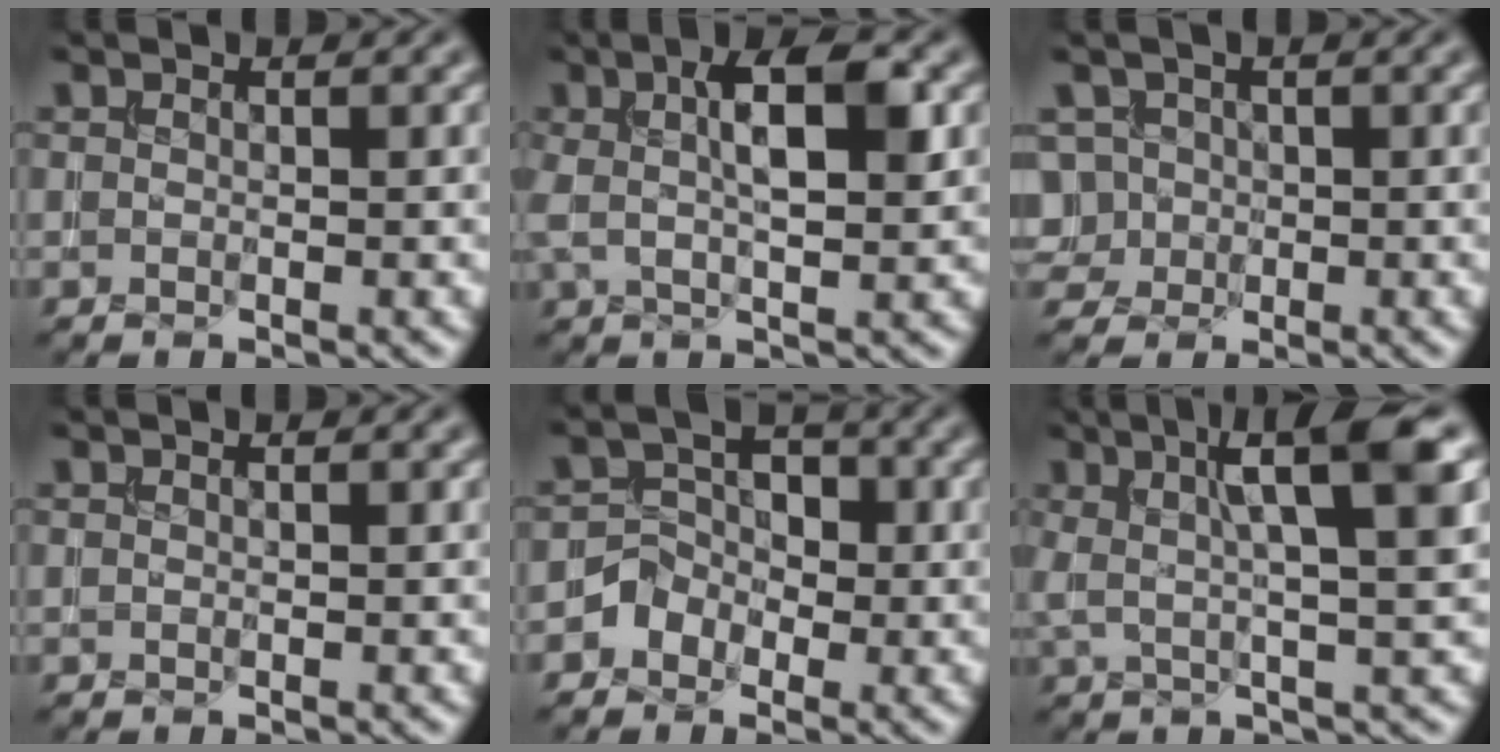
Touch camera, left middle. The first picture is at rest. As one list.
[{"total": 6.0, "force": [1.4, 1.9, 5.6], "torque": [-0.091, 0.010, 0.019]}, {"total": 3.4, "force": [-0.2, 3.3, 1.1], "torque": [-0.017, 0.021, -0.004]}, {"total": 0.0}, {"total": 2.4, "force": [-1.1, 2.1, 0.6], "torque": [0.006, 0.012, -0.026]}, {"total": 7.3, "force": [2.4, 1.3, 6.8], "torque": [-0.099, 0.010, 0.034]}]